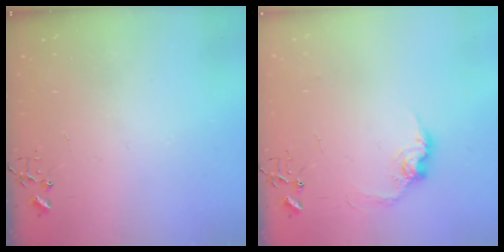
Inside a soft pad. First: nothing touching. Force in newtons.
{"total": 10.1, "press": 10.0, "slide": 0.5}